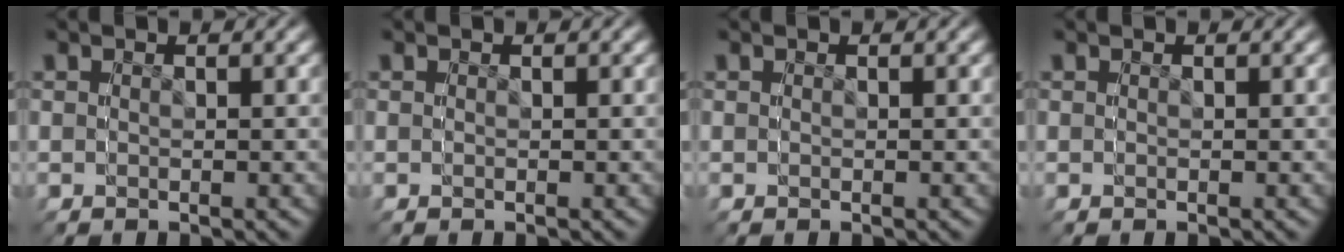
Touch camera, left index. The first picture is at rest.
{"total": 0.0}
{"total": 0.0}
{"total": 0.0}